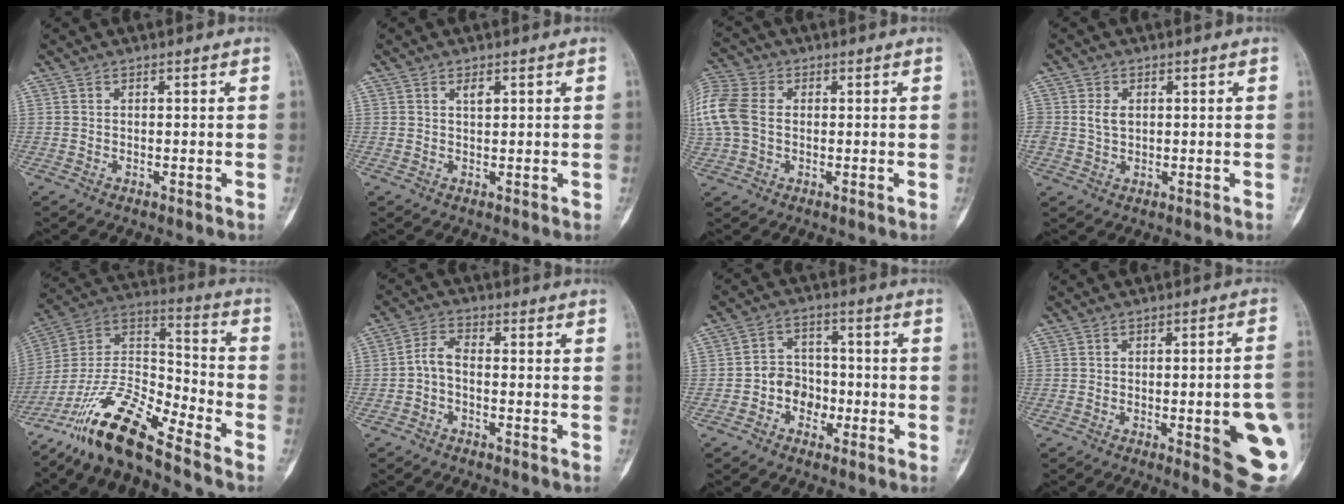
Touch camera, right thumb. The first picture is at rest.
{"total": 1.3, "force": [0.7, 0.6, 1.0], "torque": [-0.016, -0.002, 0.011]}
{"total": 14.0, "force": [1.0, 10.5, 9.2], "torque": [-0.250, 0.025, 0.017]}
{"total": 2.9, "force": [0.4, 2.0, 2.0], "torque": [-0.032, 0.002, 0.011]}
{"total": 16.9, "force": [-13.1, 3.4, 10.0], "torque": [-0.185, 0.085, -0.249]}
{"total": 3.8, "force": [-1.4, 1.8, 3.0], "torque": [-0.060, 0.021, -0.037]}
{"total": 6.6, "force": [-2.3, 5.5, 2.9], "torque": [-0.011, 0.029, -0.048]}
{"total": 15.3, "force": [-3.5, 3.7, 14.5], "torque": [-0.138, 0.011, -0.028]}